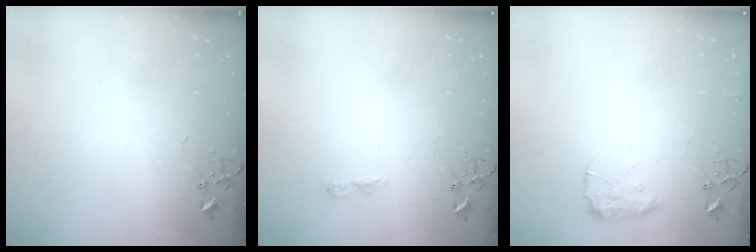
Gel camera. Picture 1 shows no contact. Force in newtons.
{"total": 6.2, "press": 6.2, "slide": 0.8}
{"total": 9.8, "press": 9.8, "slide": 0.2}